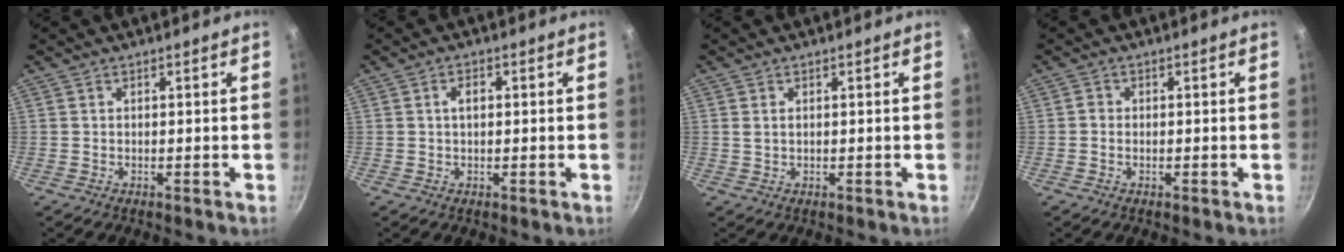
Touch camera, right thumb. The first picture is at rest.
{"total": 2.2, "force": [0.3, 1.3, 1.8], "torque": [-0.028, 0.007, 0.005]}
{"total": 1.1, "force": [0.3, 0.6, 0.9], "torque": [-0.024, 0.004, 0.011]}
{"total": 0.9, "force": [-0.2, 0.8, 0.3], "torque": [-0.003, 0.002, -0.007]}